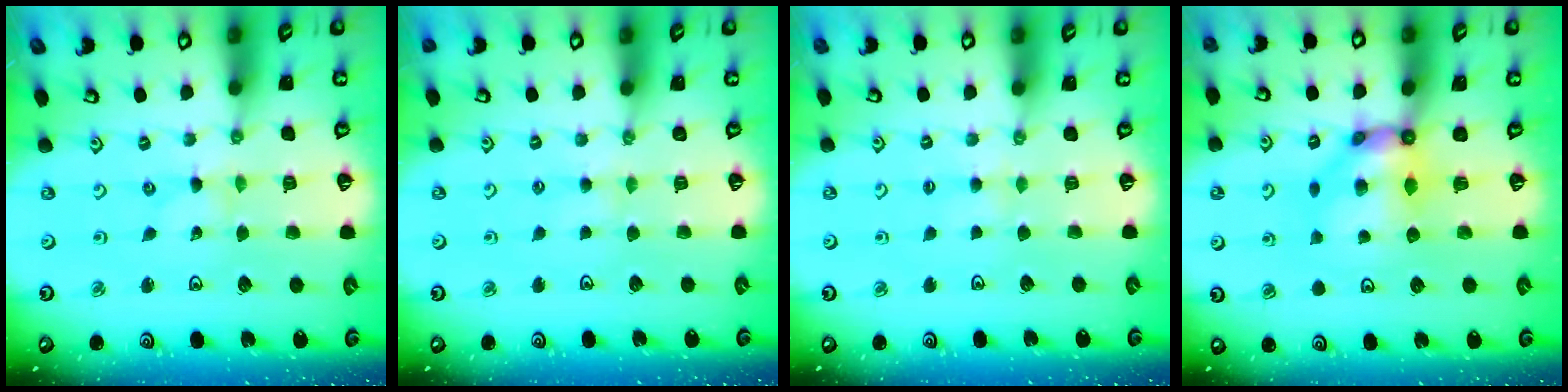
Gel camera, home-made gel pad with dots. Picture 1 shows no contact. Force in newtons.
{"total": 2.6, "press": 2.6, "slide": 0.5}
{"total": 3.3, "press": 3.3, "slide": 0.4}
{"total": 8.3, "press": 8.2, "slide": 0.6}